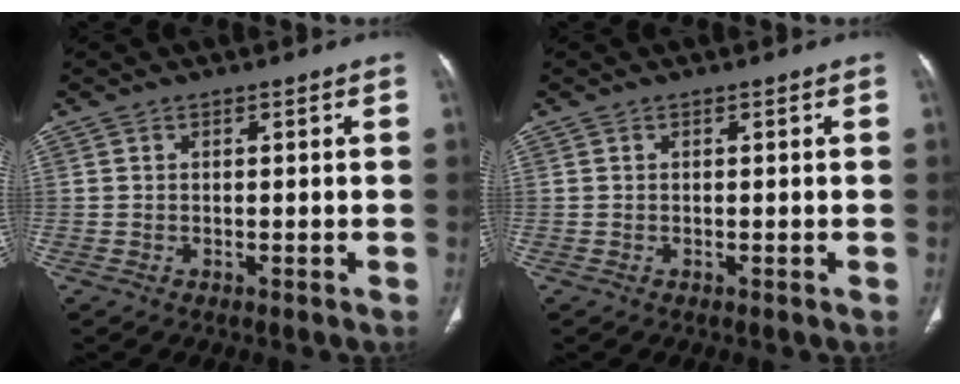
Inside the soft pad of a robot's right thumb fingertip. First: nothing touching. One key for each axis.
{"total": 0.0}